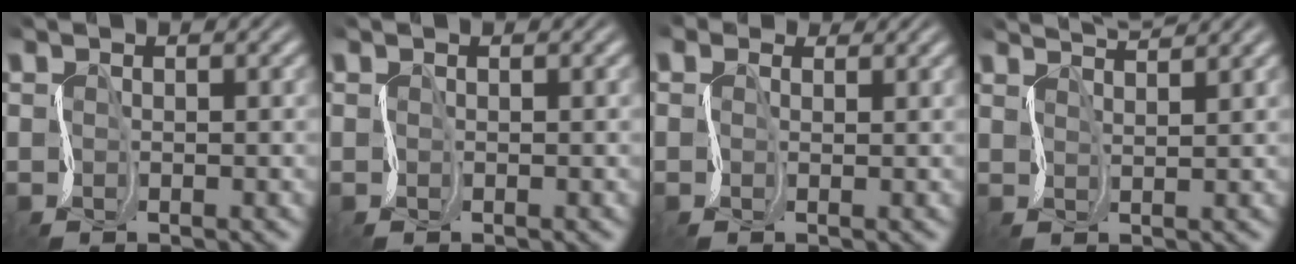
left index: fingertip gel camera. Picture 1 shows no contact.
{"total": 0.0}
{"total": 1.4, "force": [0.4, 1.2, 0.6], "torque": [-0.004, 0.005, -0.005]}
{"total": 4.2, "force": [3.8, 0.4, 1.7], "torque": [-0.015, 0.019, 0.038]}